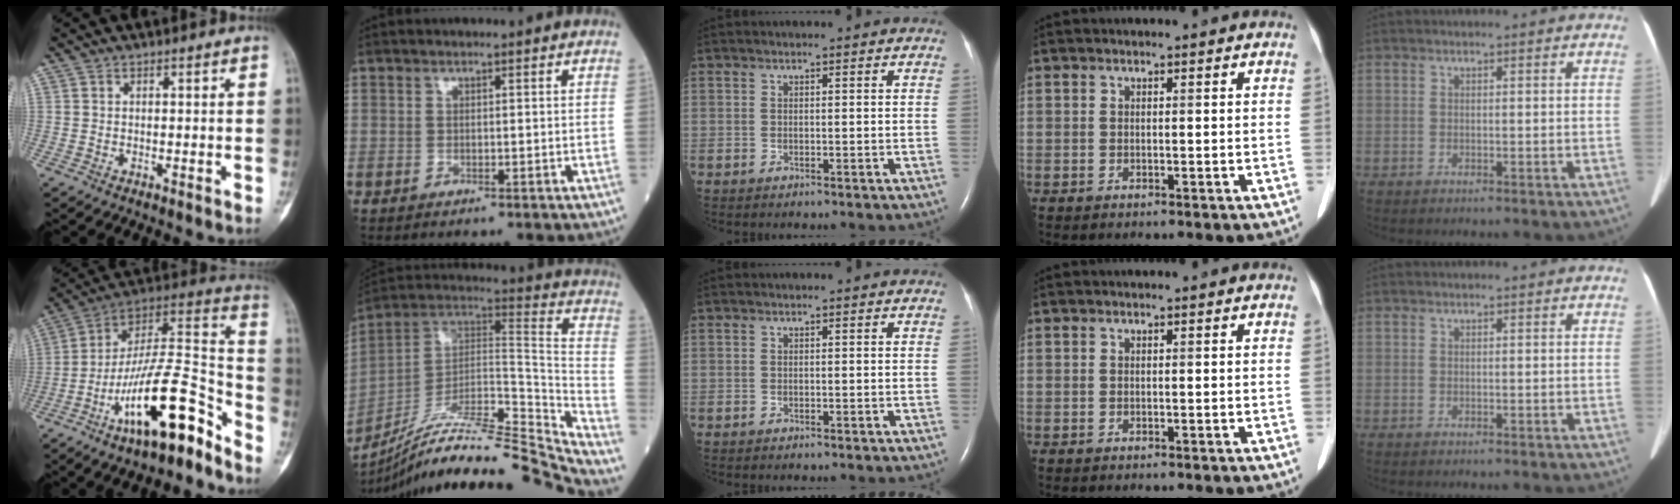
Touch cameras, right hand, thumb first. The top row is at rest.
{"thumb": {"total": 21.4, "force": [-12.7, 6.0, 16.2], "torque": [-0.267, 0.101, -0.219]}, "index": {"total": 28.4, "force": [-25.6, 0.0, 12.5], "torque": [-0.169, -0.005, -0.401]}}